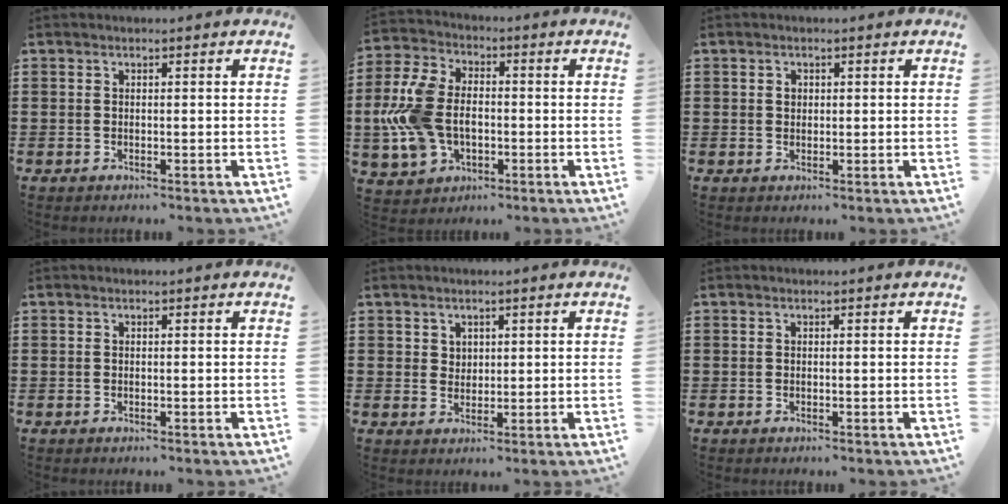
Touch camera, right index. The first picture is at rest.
{"total": 10.5, "force": [-1.0, 7.2, 7.6], "torque": [-0.207, 0.002, -0.027]}
{"total": 1.1, "force": [0.3, 0.8, 0.6], "torque": [-0.013, 0.005, 0.005]}
{"total": 0.0}
{"total": 2.1, "force": [1.3, 1.6, 0.3], "torque": [-0.011, 0.007, 0.025]}
{"total": 0.0}